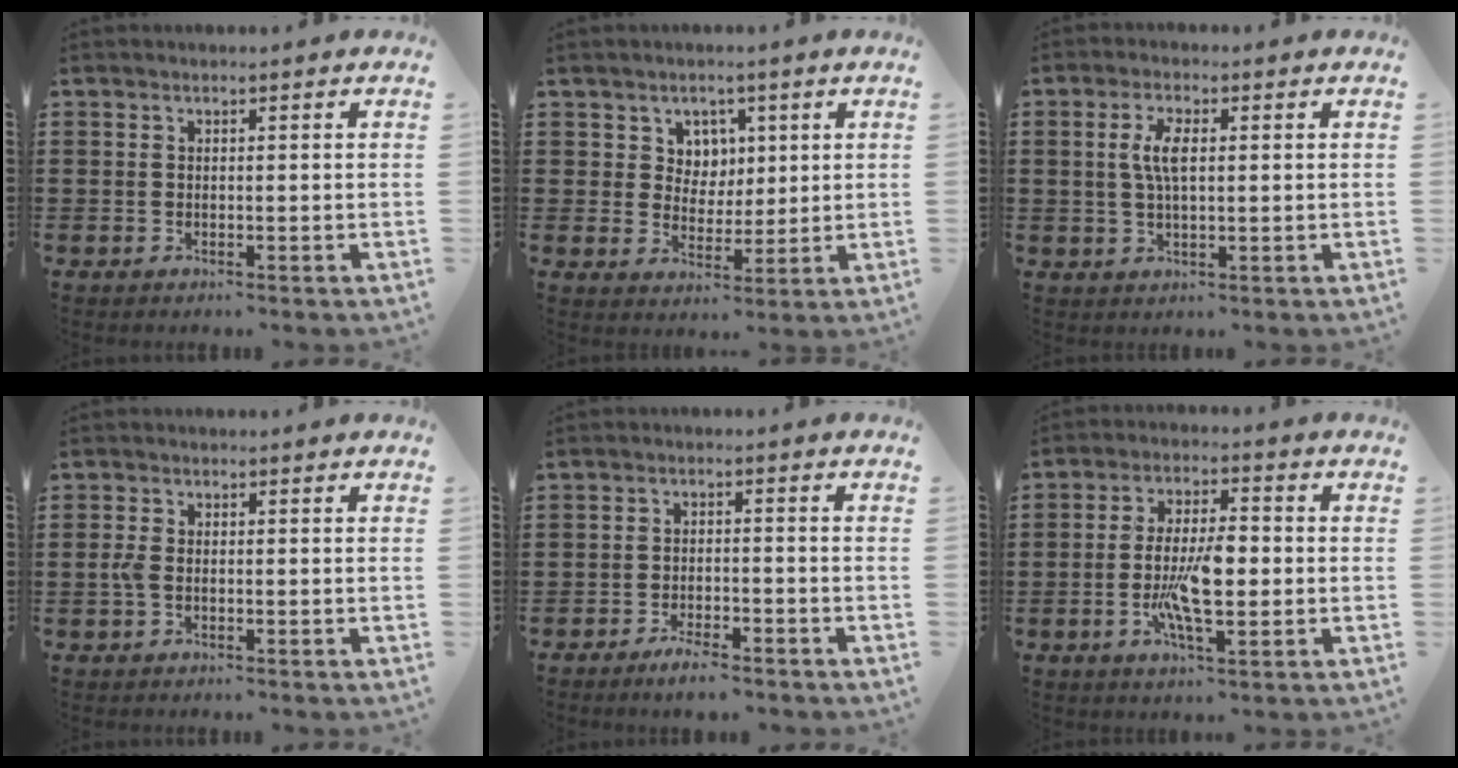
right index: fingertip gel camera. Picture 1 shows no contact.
{"total": 4.4, "force": [2.1, 3.8, 0.6], "torque": [-0.034, 0.013, 0.037]}
{"total": 4.8, "force": [0.7, 1.7, 4.4], "torque": [-0.091, 0.009, 0.009]}
{"total": 1.8, "force": [-0.4, 0.9, 1.6], "torque": [-0.045, -0.005, -0.012]}
{"total": 3.1, "force": [-2.9, 0.2, 1.2], "torque": [-0.028, 0.001, -0.058]}
{"total": 8.9, "force": [-1.5, 3.0, 8.2], "torque": [-0.166, -0.005, -0.029]}